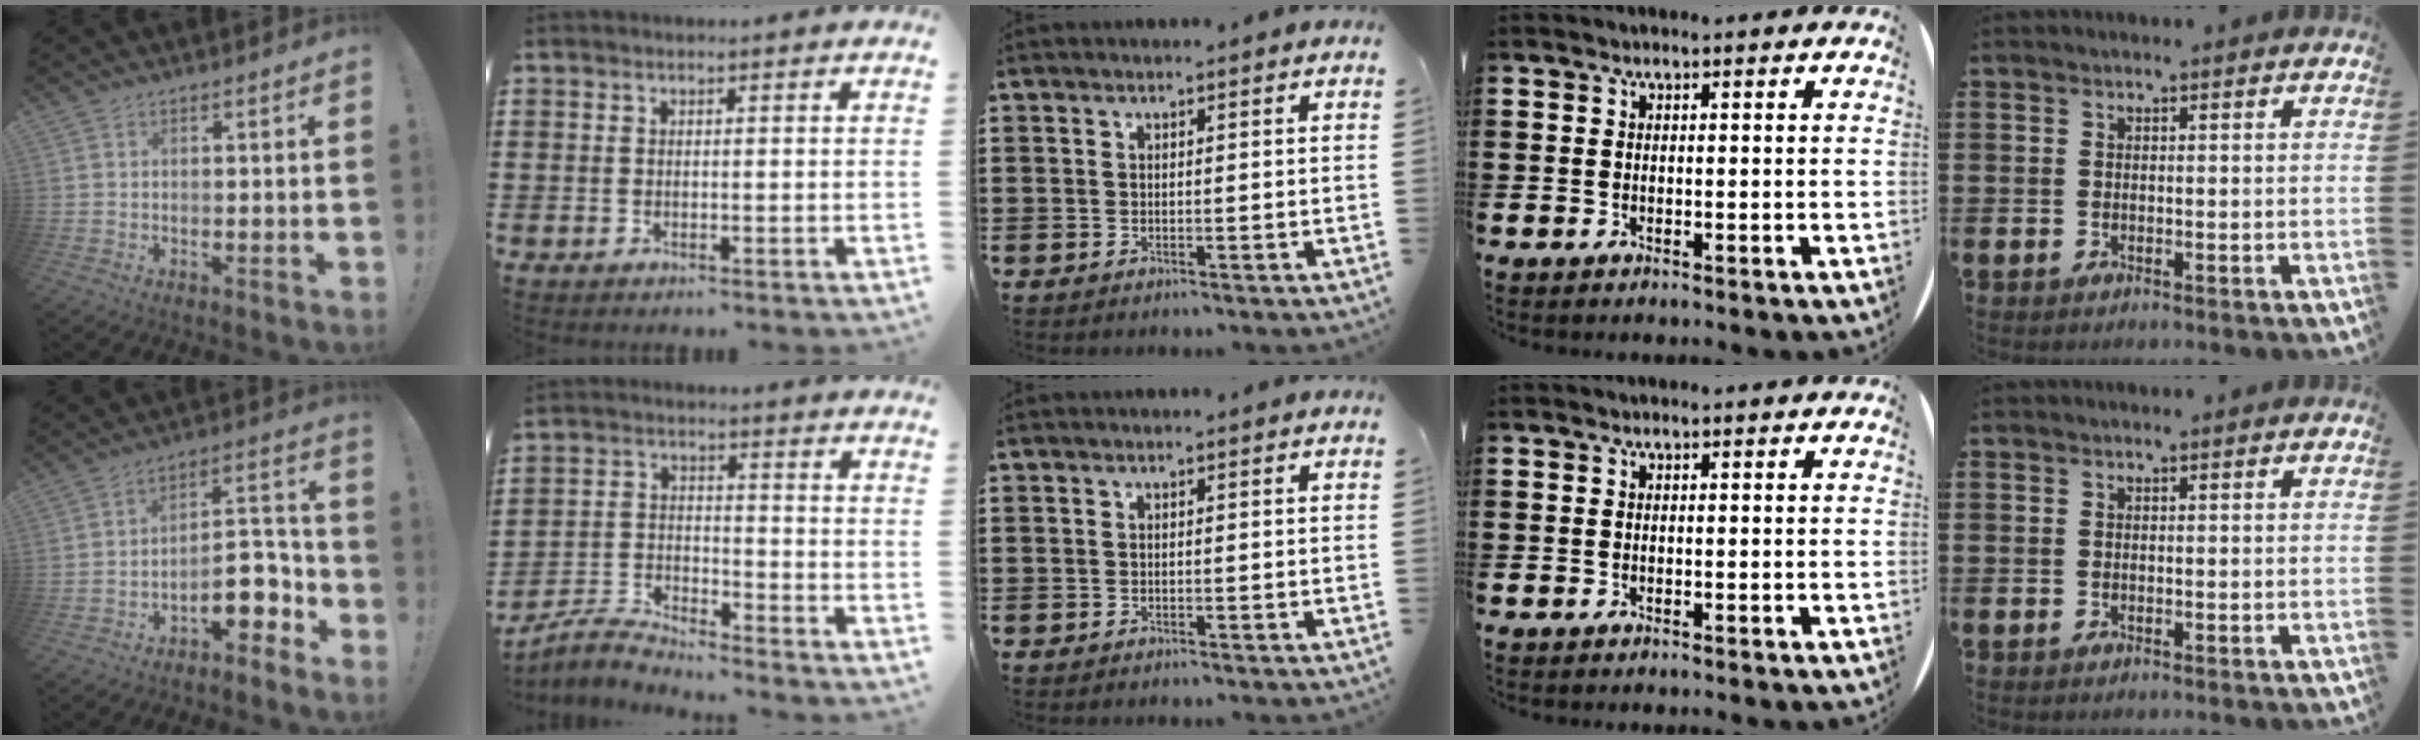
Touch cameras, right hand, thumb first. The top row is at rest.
{"thumb": {"total": 12.7, "force": [-6.3, 6.6, 8.8], "torque": [-0.113, 0.039, -0.096]}, "index": {"total": 3.9, "force": [-3.9, 0.3, 0.4], "torque": [-0.027, 0.002, -0.086]}}